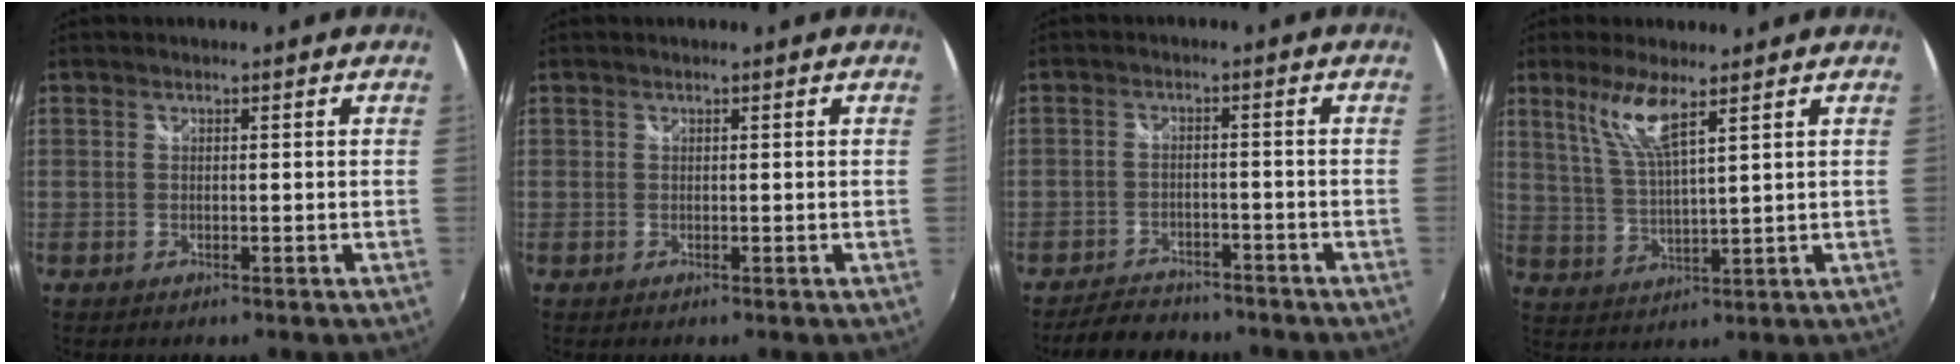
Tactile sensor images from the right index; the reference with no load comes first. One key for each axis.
{"total": 0.0}
{"total": 7.9, "fx": -6.8, "fy": 3.4, "fz": 2.3, "tx": -0.067, "ty": 0.006, "tz": -0.100}
{"total": 7.5, "fx": 4.6, "fy": 0.8, "fz": 5.9, "tx": -0.124, "ty": -0.005, "tz": 0.098}